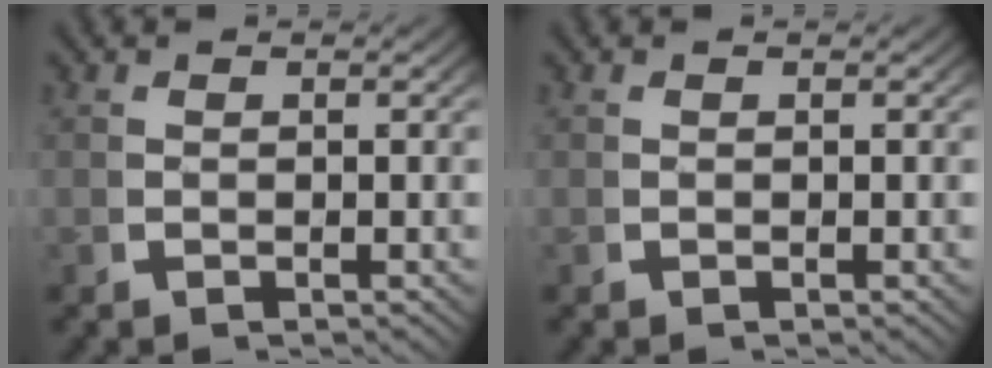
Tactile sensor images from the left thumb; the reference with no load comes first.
{"total": 0.0}